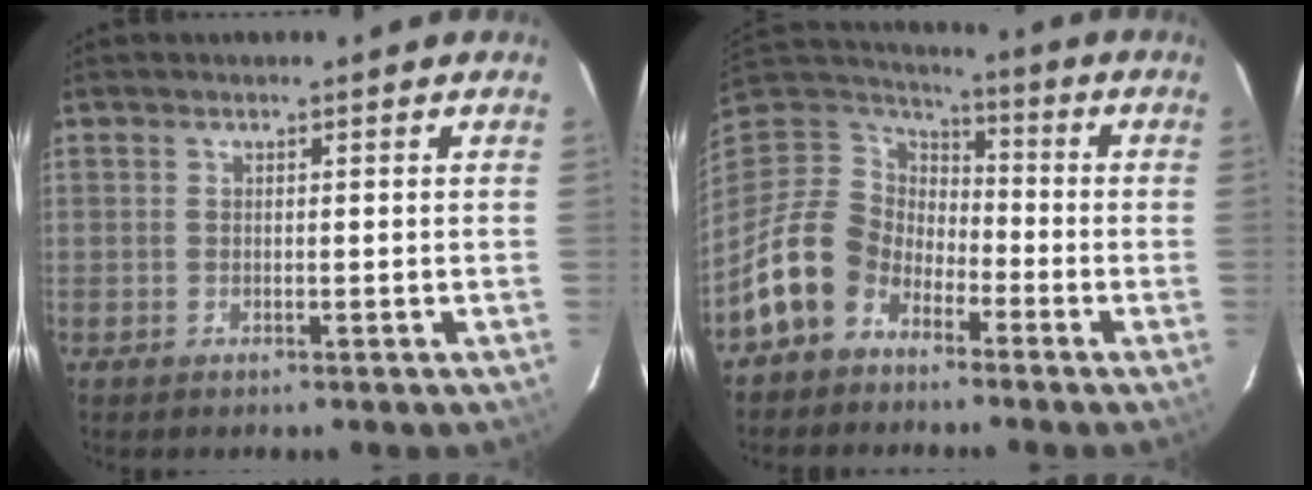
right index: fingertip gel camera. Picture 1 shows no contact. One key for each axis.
{"total": 13.1, "fx": -7.7, "fy": 9.6, "fz": 4.4, "tx": -0.114, "ty": 0.020, "tz": -0.144}